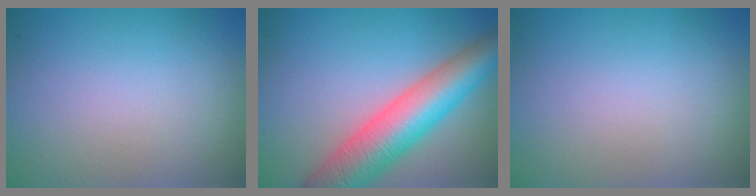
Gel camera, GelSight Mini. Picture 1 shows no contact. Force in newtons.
{"total": 8.4, "press": 8.4, "slide": 0.3}
{"total": 0.0}